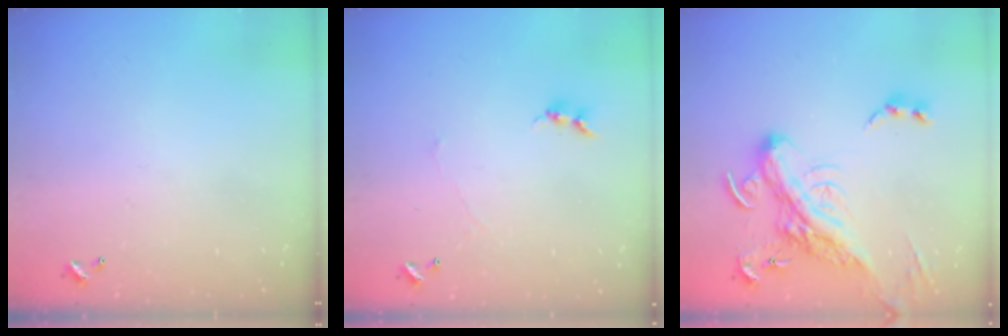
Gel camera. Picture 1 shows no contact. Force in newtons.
{"total": 1.2, "press": 1.1, "slide": 0.5}
{"total": 9.9, "press": 9.7, "slide": 2.0}